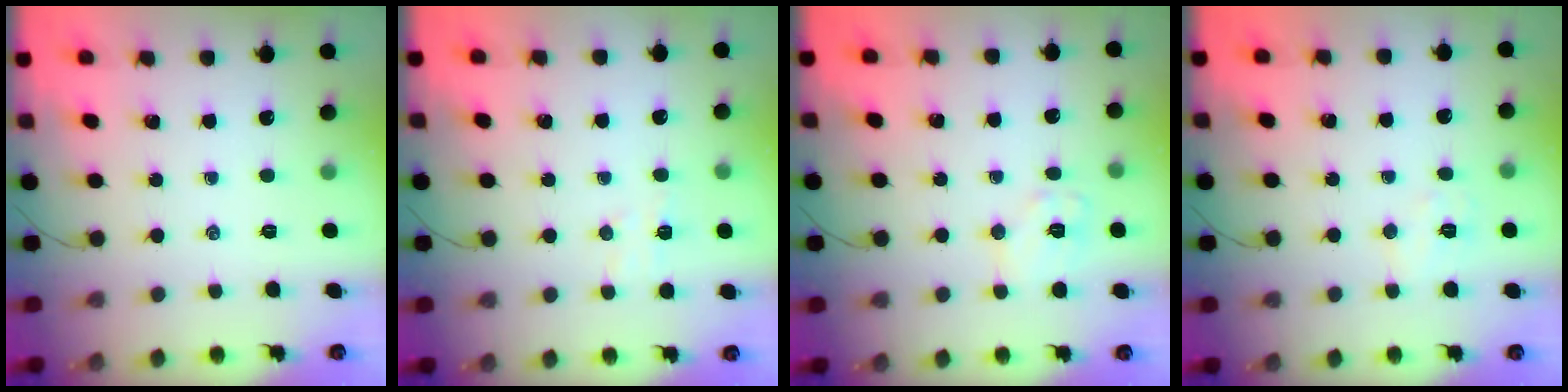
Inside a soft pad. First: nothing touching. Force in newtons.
{"total": 4.5, "press": 4.4, "slide": 0.9}
{"total": 7.3, "press": 7.3, "slide": 0.8}
{"total": 5.4, "press": 5.4, "slide": 0.9}